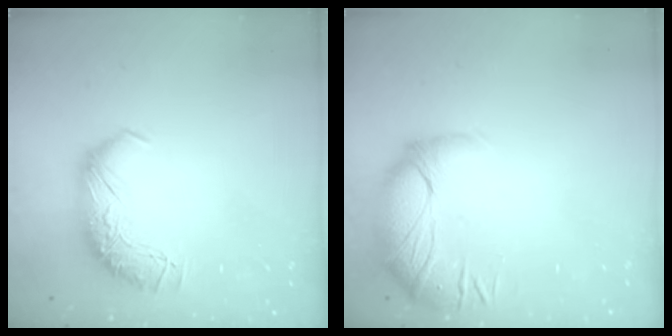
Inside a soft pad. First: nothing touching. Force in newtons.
{"total": 3.6, "press": 2.8, "slide": 2.2}